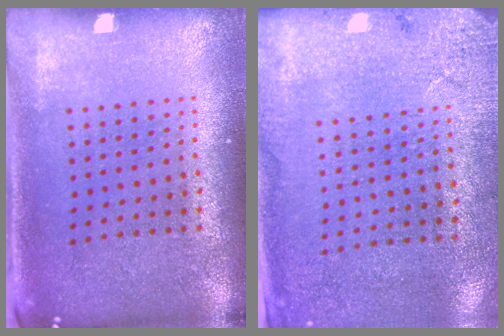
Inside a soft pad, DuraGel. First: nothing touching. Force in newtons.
{"total": 2.7, "press": 2.2, "slide": 1.5}